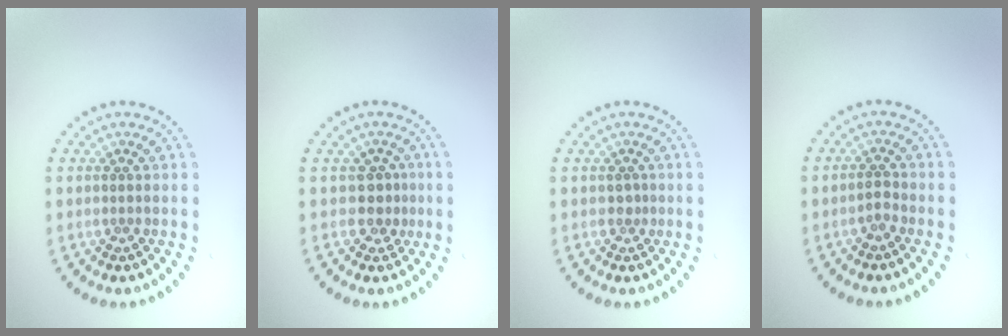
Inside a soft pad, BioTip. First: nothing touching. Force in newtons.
{"total": 2.1, "press": 1.5, "slide": 1.5}
{"total": 0.7, "press": 0.6, "slide": 0.4}
{"total": 1.1, "press": 0.9, "slide": 0.5}